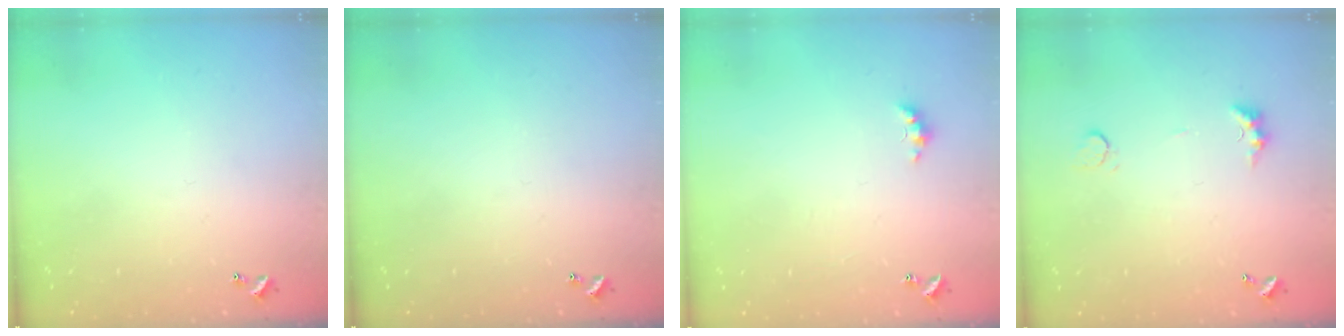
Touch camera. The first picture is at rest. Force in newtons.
{"total": 0.0}
{"total": 2.8, "press": 2.7, "slide": 0.7}
{"total": 3.3, "press": 3.2, "slide": 0.9}